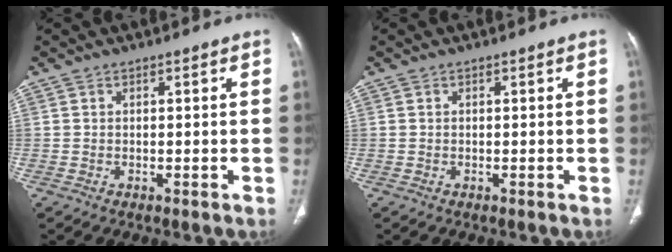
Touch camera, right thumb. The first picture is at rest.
{"total": 0.0}